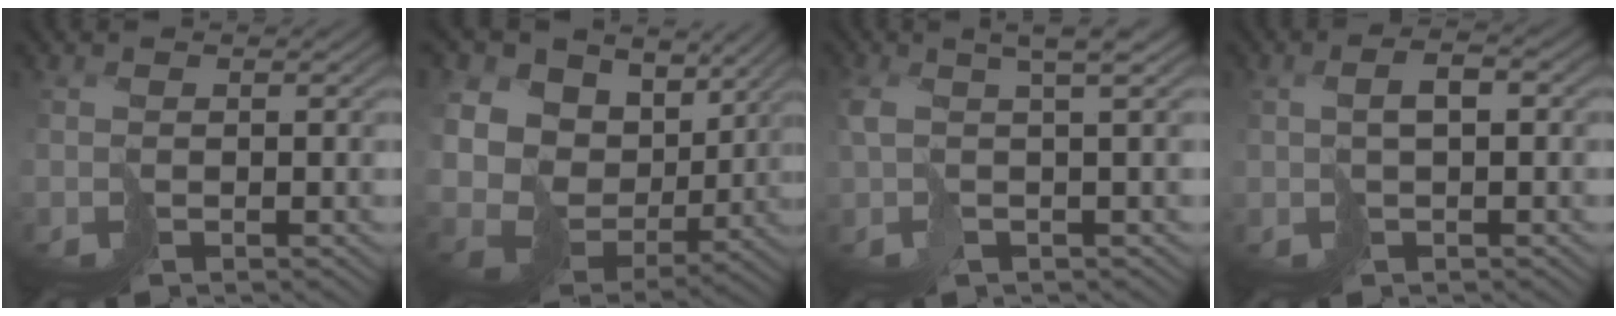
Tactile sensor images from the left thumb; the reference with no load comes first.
{"total": 15.8, "force": [5.9, 12.2, 8.1], "torque": [-0.226, 0.011, 0.125]}
{"total": 5.6, "force": [1.4, 1.4, 5.2], "torque": [-0.088, 0.013, 0.018]}
{"total": 2.5, "force": [0.4, 0.9, 2.3], "torque": [-0.044, 0.008, 0.008]}